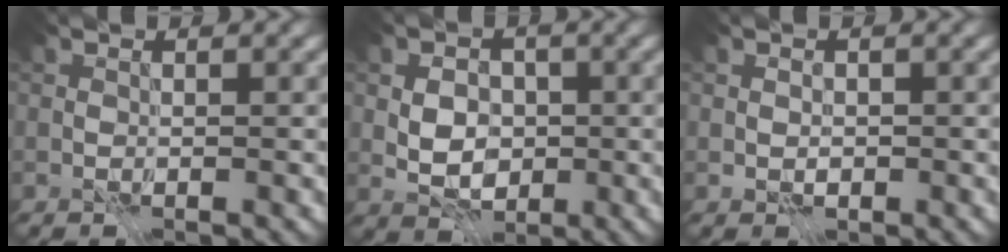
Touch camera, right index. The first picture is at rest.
{"total": 4.0, "force": [-0.6, 2.8, 2.7], "torque": [-0.038, -0.002, -0.015]}
{"total": 0.8, "force": [-0.2, 0.7, 0.4], "torque": [-0.008, -0.002, -0.006]}